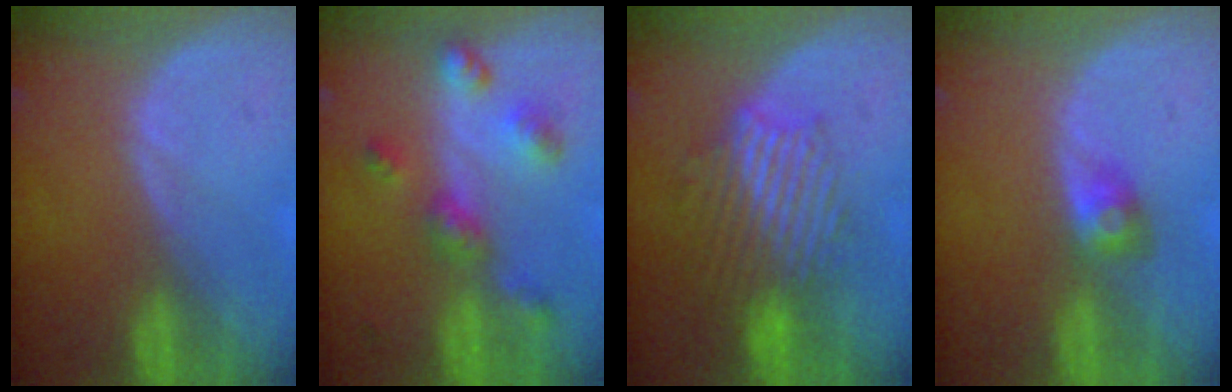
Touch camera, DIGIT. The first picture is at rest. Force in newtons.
{"total": 6.8, "press": 6.0, "slide": 3.2}
{"total": 9.5, "press": 8.1, "slide": 4.9}
{"total": 2.8, "press": 2.6, "slide": 1.1}